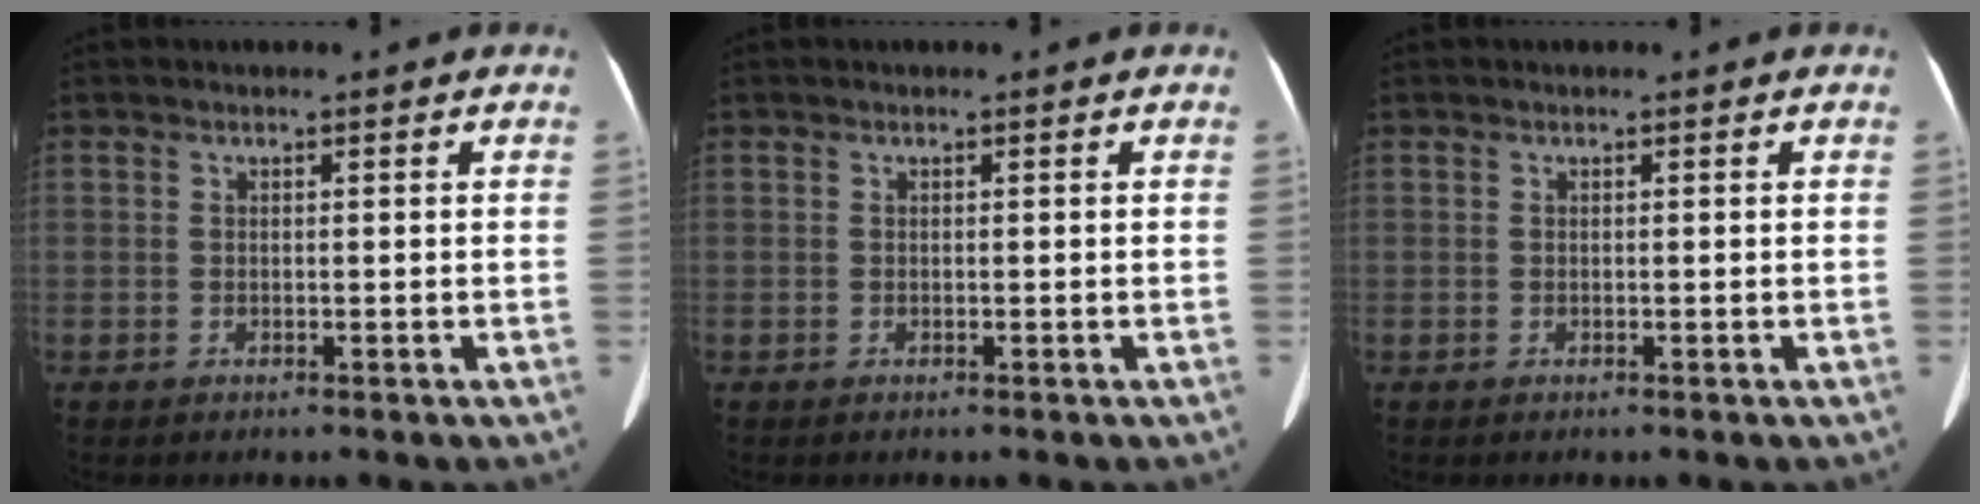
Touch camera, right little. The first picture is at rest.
{"total": 0.0}
{"total": 0.0}